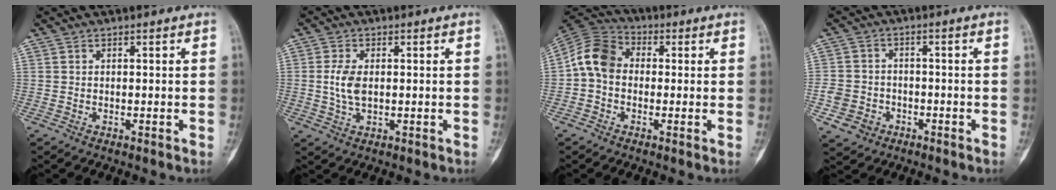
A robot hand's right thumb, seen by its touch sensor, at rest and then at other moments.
{"total": 4.8, "force": [0.3, 2.6, 4.0], "torque": [-0.090, -0.002, 0.005]}
{"total": 9.2, "force": [-0.2, 7.2, 5.8], "torque": [-0.100, 0.027, -0.022]}
{"total": 6.1, "force": [-2.5, 5.2, 1.8], "torque": [-0.017, 0.021, -0.038]}